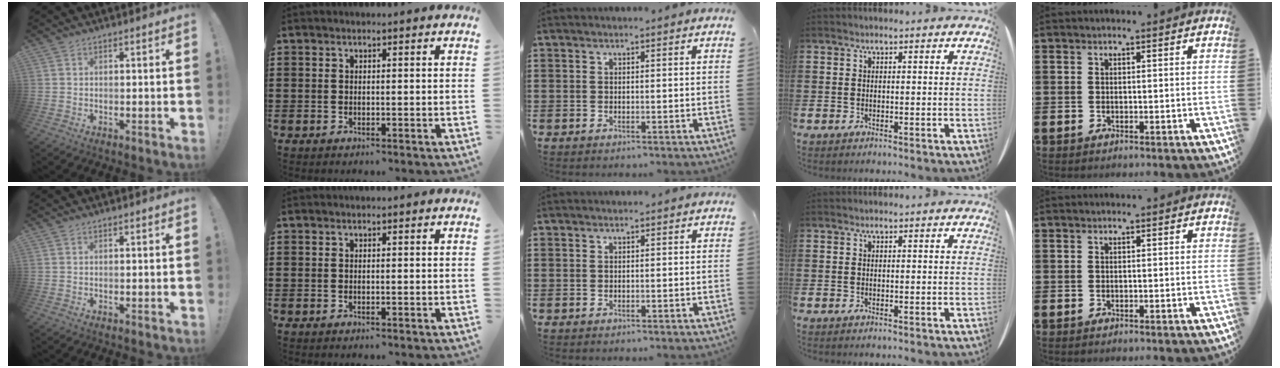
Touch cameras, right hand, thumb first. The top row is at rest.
{}